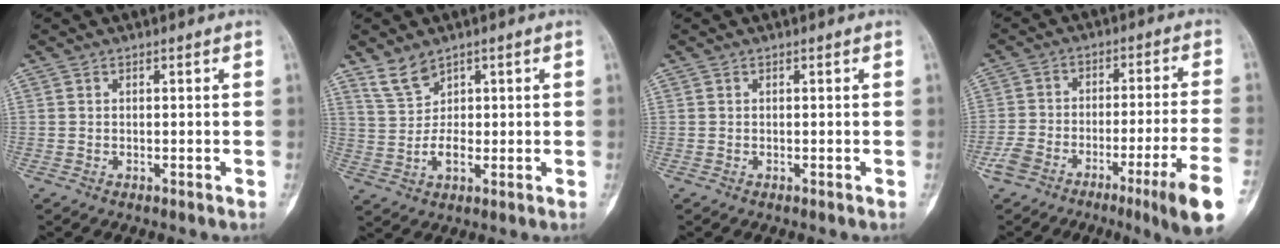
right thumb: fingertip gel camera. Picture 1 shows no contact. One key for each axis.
{"total": 5.4, "fx": 3.3, "fy": 3.4, "fz": 2.5, "tx": -0.038, "ty": -0.019, "tz": 0.074}
{"total": 0.0}
{"total": 15.4, "fx": -8.3, "fy": 1.6, "fz": 12.9, "tx": -0.204, "ty": 0.042, "tz": -0.127}